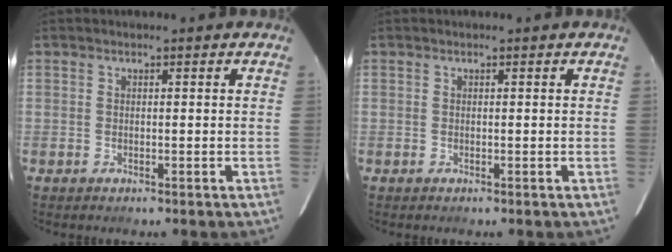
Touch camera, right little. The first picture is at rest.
{"total": 0.0}